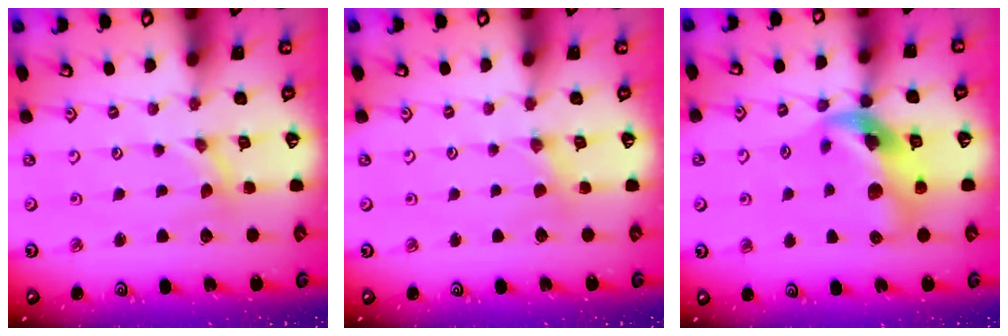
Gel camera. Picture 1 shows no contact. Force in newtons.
{"total": 2.3, "press": 2.3, "slide": 0.4}
{"total": 14.7, "press": 14.6, "slide": 2.1}